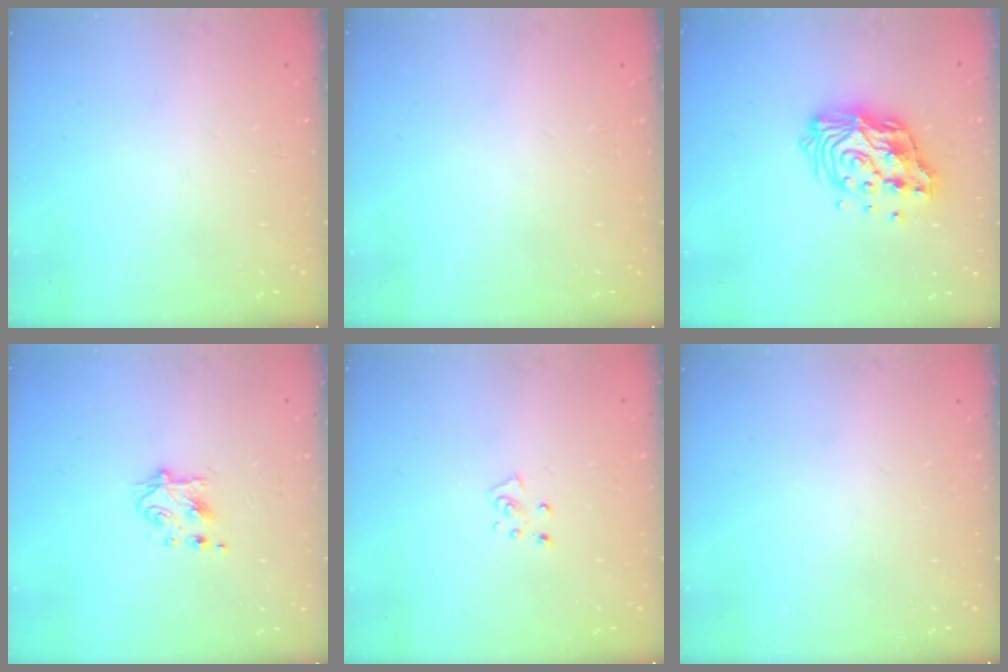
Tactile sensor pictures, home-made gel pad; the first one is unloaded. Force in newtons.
{"total": 0.0}
{"total": 14.9, "press": 14.8, "slide": 1.5}
{"total": 5.3, "press": 5.2, "slide": 0.8}
{"total": 4.2, "press": 4.1, "slide": 0.5}
{"total": 0.0}